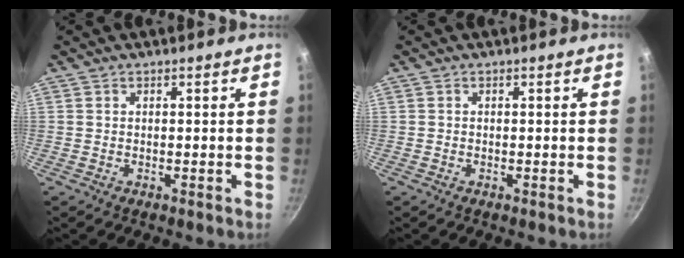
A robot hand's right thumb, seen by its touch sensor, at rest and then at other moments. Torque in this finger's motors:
{"motor_torque": [-0.17, 0.09, -0.19, 0.26, 0.00]}